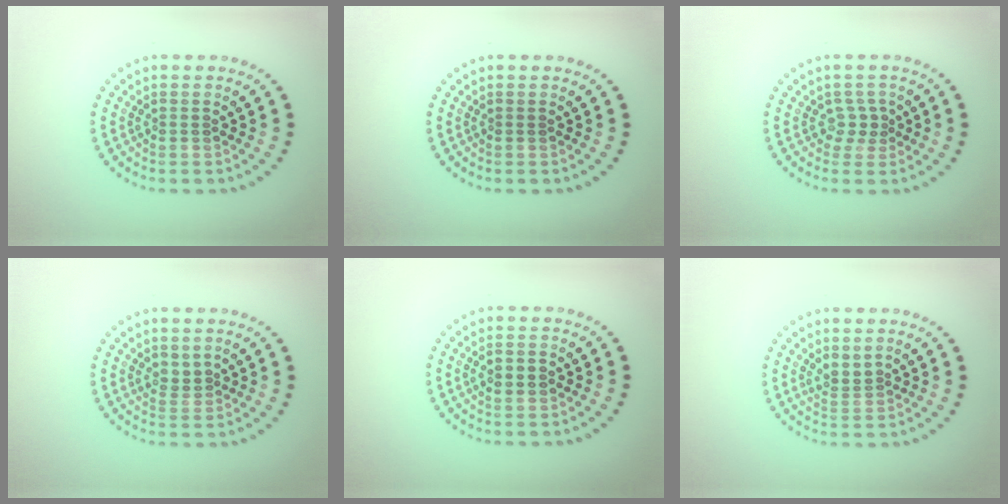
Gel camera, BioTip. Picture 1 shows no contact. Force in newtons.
{"total": 0.0}
{"total": 1.5, "press": 1.1, "slide": 1.0}
{"total": 1.1, "press": 0.8, "slide": 0.7}
{"total": 1.5, "press": 1.5, "slide": 0.1}
{"total": 1.6, "press": 1.0, "slide": 1.2}